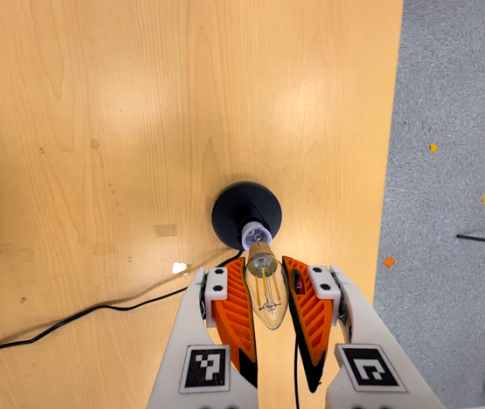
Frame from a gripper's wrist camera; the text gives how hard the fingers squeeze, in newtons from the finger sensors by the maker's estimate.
{"total": 20.1, "left": 22.6, "right": 17.5}